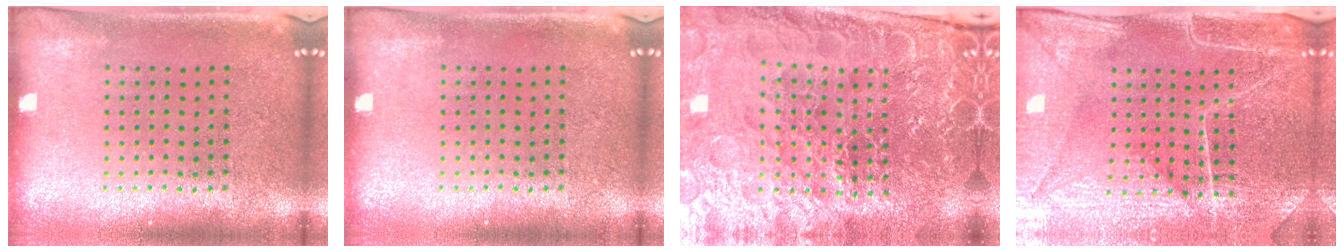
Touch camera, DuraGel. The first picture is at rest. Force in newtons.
{"total": 0.0}
{"total": 4.9, "press": 4.7, "slide": 1.4}
{"total": 4.5, "press": 4.2, "slide": 1.6}